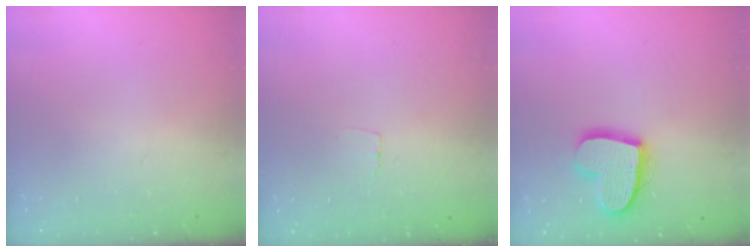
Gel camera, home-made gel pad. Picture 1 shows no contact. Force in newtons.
{"total": 2.3, "press": 2.3, "slide": 0.1}
{"total": 16.2, "press": 16.2, "slide": 1.4}